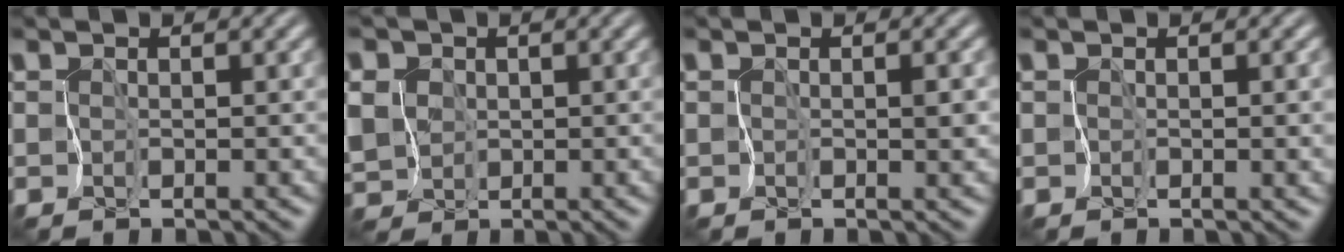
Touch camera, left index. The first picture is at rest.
{"total": 4.5, "force": [0.1, 4.0, 1.9], "torque": [-0.058, 0.011, -0.008]}
{"total": 1.0, "force": [-0.4, 0.3, 0.9], "torque": [-0.012, -0.004, -0.006]}
{"total": 2.7, "force": [-0.1, 1.3, 2.4], "torque": [-0.026, -0.006, 0.003]}